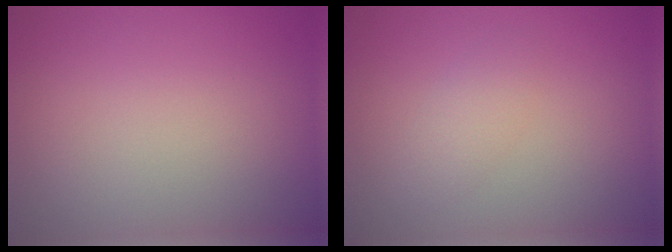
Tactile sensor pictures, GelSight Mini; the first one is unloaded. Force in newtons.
{"total": 1.5, "press": 1.5, "slide": 0.0}